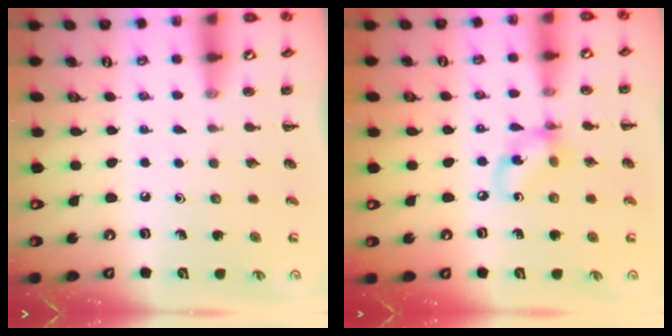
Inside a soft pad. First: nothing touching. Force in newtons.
{"total": 7.0, "press": 6.9, "slide": 1.1}